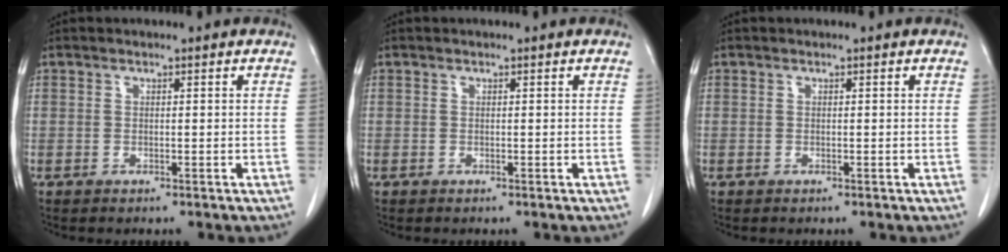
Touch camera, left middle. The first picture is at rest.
{"total": 0.0}
{"total": 0.0}